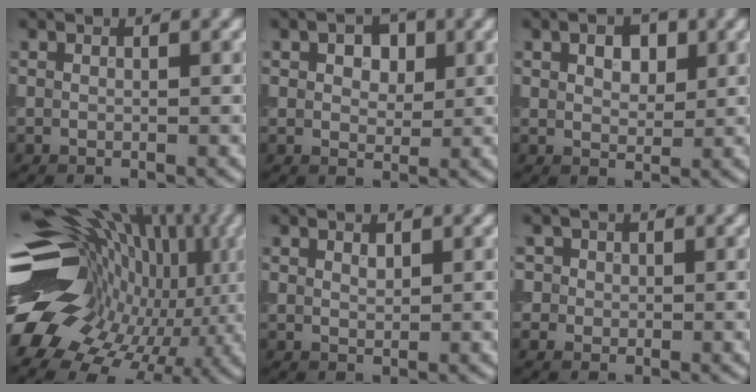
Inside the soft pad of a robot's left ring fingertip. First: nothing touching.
{"total": 3.7, "force": [1.6, 2.2, 2.5], "torque": [-0.033, 0.008, 0.016]}
{"total": 3.0, "force": [1.3, 1.8, 2.0], "torque": [-0.033, 0.002, 0.021]}
{"total": 19.9, "force": [-0.7, 14.6, 13.6], "torque": [-0.231, 0.014, -0.006]}
{"total": 0.9, "force": [0.6, 0.4, 0.5], "torque": [-0.011, 0.000, 0.011]}
{"total": 2.9, "force": [1.2, 2.5, 0.9], "torque": [-0.002, 0.008, 0.007]}